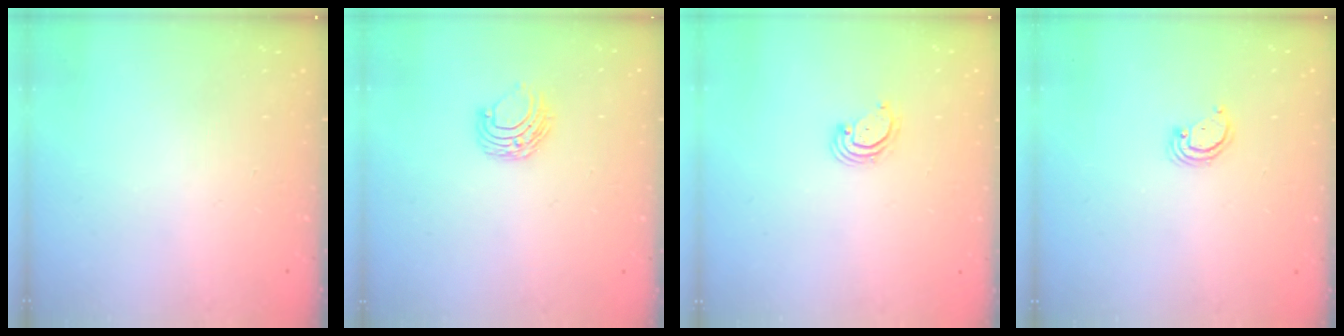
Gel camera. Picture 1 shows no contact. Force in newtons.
{"total": 6.3, "press": 6.2, "slide": 0.6}
{"total": 3.0, "press": 3.0, "slide": 0.3}
{"total": 2.5, "press": 2.5, "slide": 0.2}